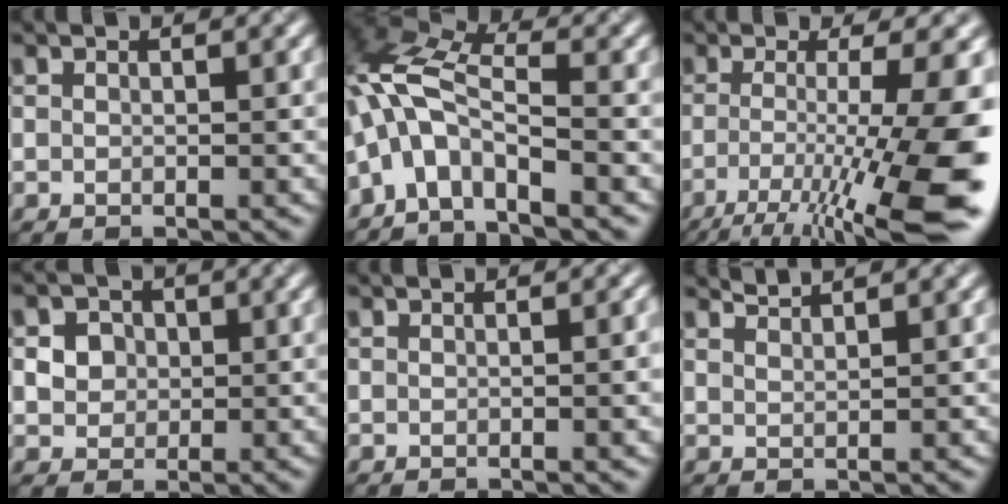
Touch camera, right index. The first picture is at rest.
{"total": 6.5, "force": [-3.2, 2.6, 5.0], "torque": [-0.097, 0.015, -0.075]}
{"total": 13.2, "force": [-5.4, 2.9, 11.7], "torque": [-0.192, -0.027, -0.086]}
{"total": 4.1, "force": [1.2, 3.5, 1.7], "torque": [-0.030, 0.013, 0.019]}
{"total": 2.8, "force": [-0.2, 0.9, 2.6], "torque": [-0.020, 0.005, -0.007]}
{"total": 1.3, "force": [1.3, 0.1, 0.4], "torque": [0.000, 0.001, 0.022]}